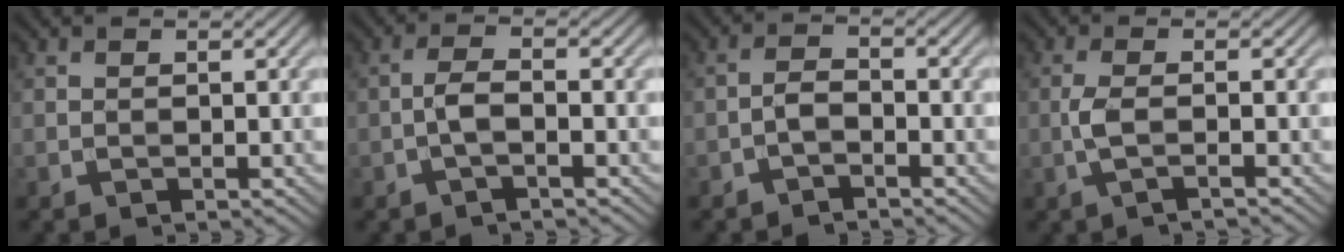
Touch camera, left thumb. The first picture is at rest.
{"total": 2.5, "force": [-1.0, 0.6, 2.2], "torque": [-0.047, 0.007, -0.028]}
{"total": 2.2, "force": [-1.5, 0.8, 1.4], "torque": [-0.026, 0.007, -0.035]}
{"total": 2.9, "force": [-0.8, 0.6, 2.7], "torque": [-0.056, 0.004, -0.028]}